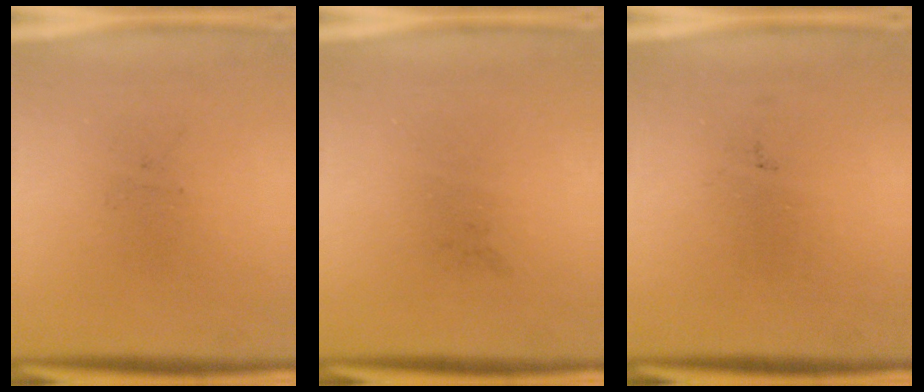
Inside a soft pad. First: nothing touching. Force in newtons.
{"total": 0.0}
{"total": 0.0}